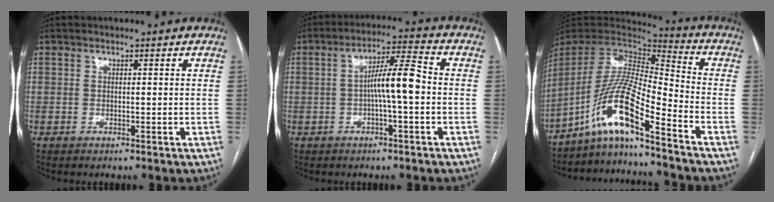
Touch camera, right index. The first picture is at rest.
{"total": 7.5, "force": [-0.7, 0.6, 7.5], "torque": [-0.133, 0.019, -0.014]}
{"total": 13.3, "force": [-9.5, 0.0, 9.3], "torque": [-0.188, 0.010, -0.177]}